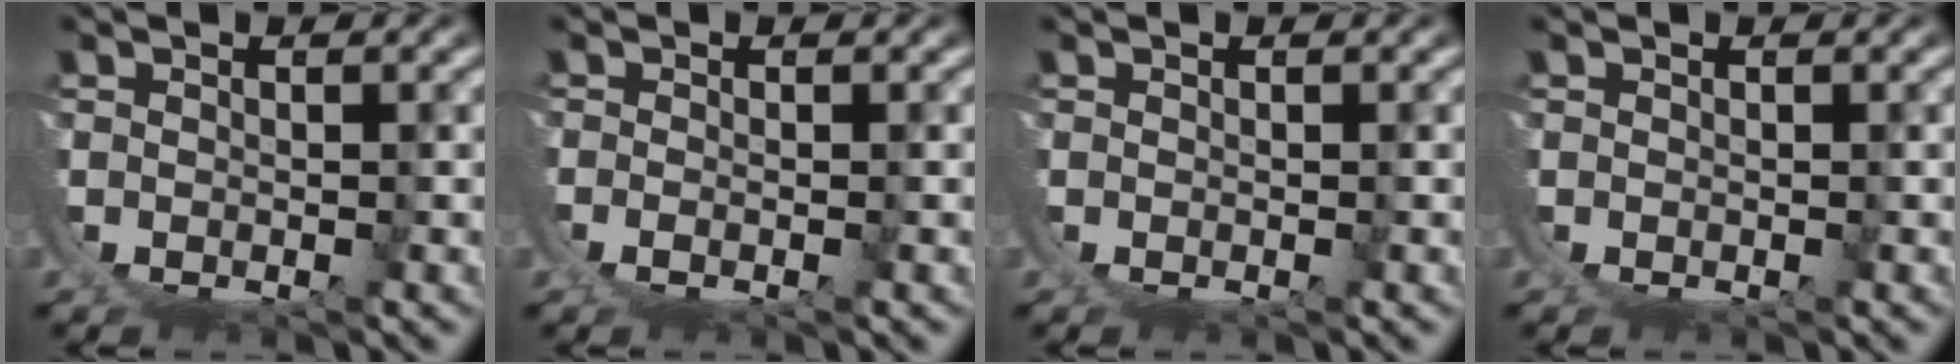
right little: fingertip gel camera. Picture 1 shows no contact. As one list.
[{"total": 1.1, "force": [0.2, -0.2, 1.0], "torque": [-0.024, -0.003, 0.008]}, {"total": 0.0}, {"total": 0.0}]